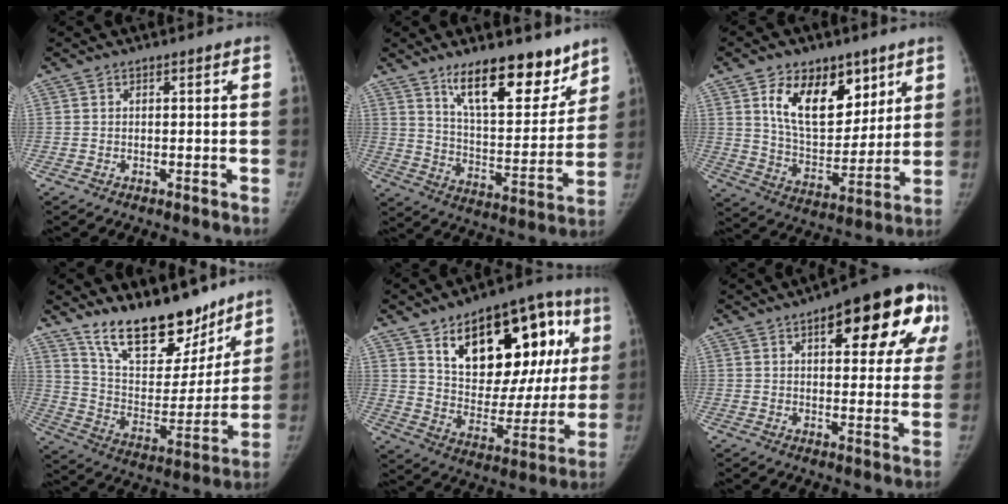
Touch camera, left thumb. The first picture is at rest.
{"total": 17.7, "force": [12.4, 6.4, 10.9], "torque": [-0.115, -0.091, 0.204]}
{"total": 16.5, "force": [8.1, 9.9, 10.5], "torque": [-0.122, -0.049, 0.152]}
{"total": 22.2, "force": [16.8, 9.4, 11.1], "torque": [-0.129, -0.097, 0.280]}
{"total": 26.7, "force": [10.4, 14.0, 20.2], "torque": [-0.238, -0.006, 0.162]}
{"total": 19.2, "force": [7.5, 7.7, 15.9], "torque": [-0.169, 0.008, 0.092]}